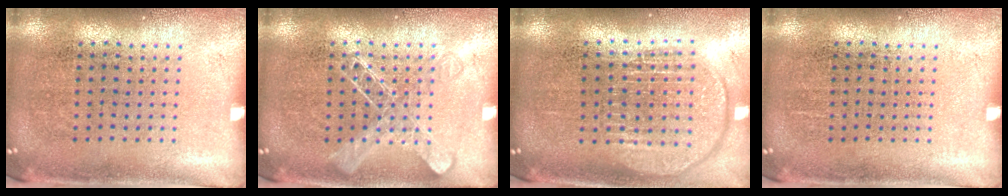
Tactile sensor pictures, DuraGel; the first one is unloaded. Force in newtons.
{"total": 2.0, "press": 1.9, "slide": 0.3}
{"total": 1.8, "press": 1.5, "slide": 1.0}
{"total": 0.0}